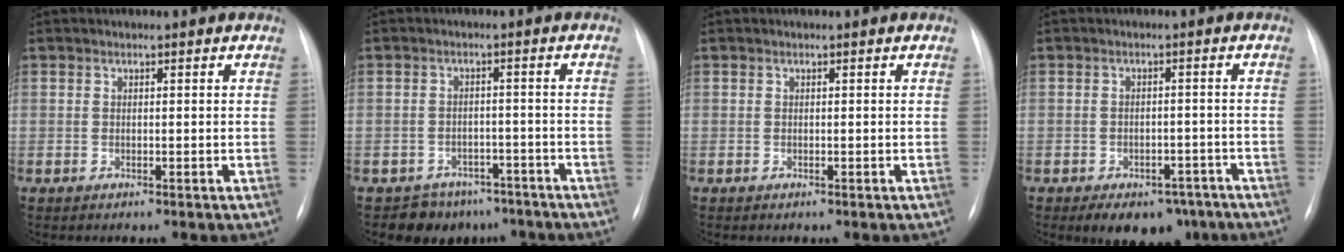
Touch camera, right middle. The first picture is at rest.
{"total": 6.7, "force": [-5.2, 4.2, 0.1], "torque": [0.017, 0.023, -0.069]}
{"total": 0.0}
{"total": 9.3, "force": [-6.4, 5.4, 4.0], "torque": [-0.039, 0.019, -0.084]}